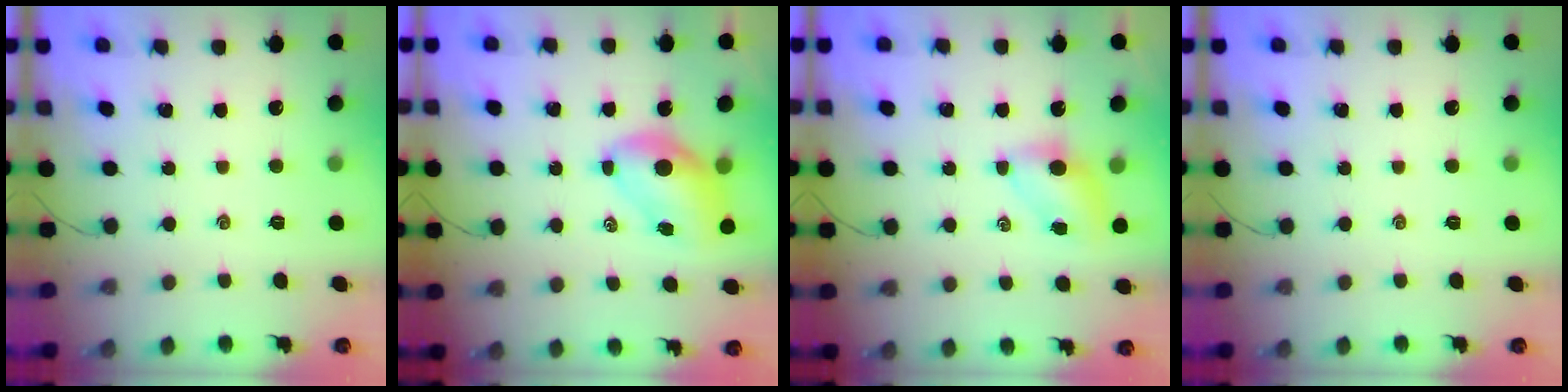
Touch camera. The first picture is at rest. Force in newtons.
{"total": 7.5, "press": 7.3, "slide": 2.0}
{"total": 5.2, "press": 5.2, "slide": 0.4}
{"total": 0.0}